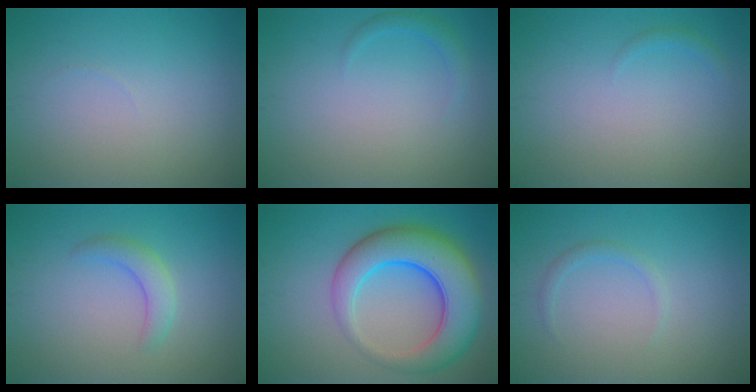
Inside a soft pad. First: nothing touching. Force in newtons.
{"total": 1.2, "press": 1.2, "slide": 0.1}
{"total": 0.7, "press": 0.7, "slide": 0.1}
{"total": 2.3, "press": 2.3, "slide": 0.2}
{"total": 9.2, "press": 9.1, "slide": 0.2}
{"total": 1.0, "press": 1.0, "slide": 0.0}